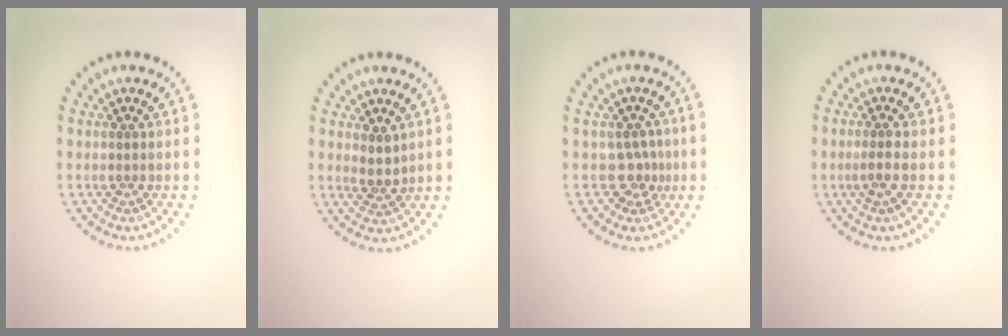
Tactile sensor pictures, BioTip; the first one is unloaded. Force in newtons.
{"total": 1.6, "press": 1.2, "slide": 1.0}
{"total": 2.0, "press": 1.3, "slide": 1.5}
{"total": 1.5, "press": 1.2, "slide": 0.8}